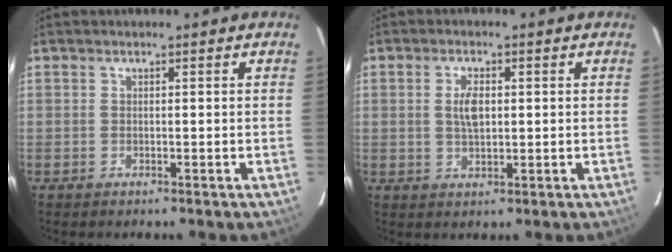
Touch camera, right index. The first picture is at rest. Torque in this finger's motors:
{"motor_torque": [0.09, -0.02, 0.21, 0.06]}